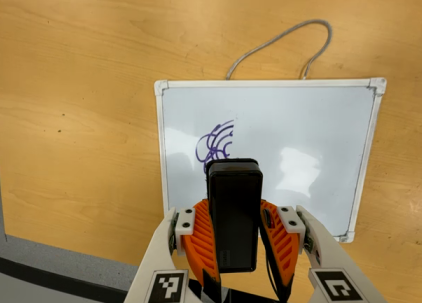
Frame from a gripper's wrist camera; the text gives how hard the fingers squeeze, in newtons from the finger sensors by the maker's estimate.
{"total": 7.3, "left": 6.4, "right": 8.2}